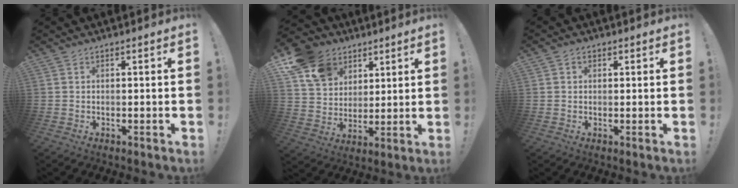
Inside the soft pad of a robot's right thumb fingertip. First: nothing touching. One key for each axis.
{"total": 14.0, "fx": 7.3, "fy": 10.6, "fz": 5.5, "tx": -0.092, "ty": -0.034, "tz": 0.146}
{"total": 1.5, "fx": 0.5, "fy": 1.2, "fz": 0.7, "tx": -0.006, "ty": 0.001, "tz": 0.008}